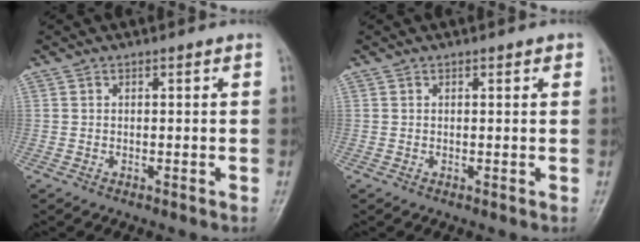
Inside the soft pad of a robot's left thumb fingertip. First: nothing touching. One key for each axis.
{"total": 1.1, "fx": 0.6, "fy": 0.4, "fz": 0.8, "tx": -0.007, "ty": 0.001, "tz": 0.005}